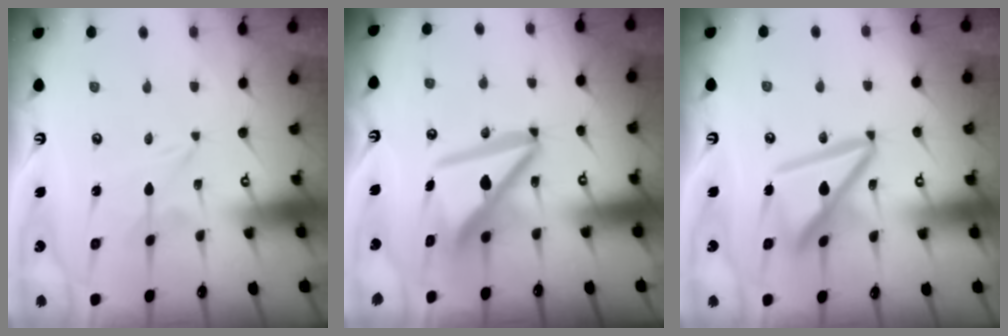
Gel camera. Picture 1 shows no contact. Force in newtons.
{"total": 14.5, "press": 14.4, "slide": 1.5}
{"total": 14.2, "press": 14.1, "slide": 1.5}